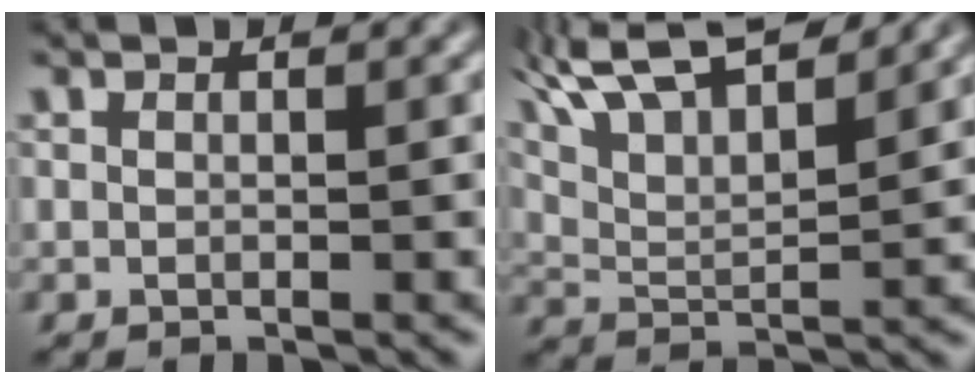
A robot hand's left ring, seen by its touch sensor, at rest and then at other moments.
{"total": 11.6, "force": [7.8, 4.1, 7.5], "torque": [-0.163, 0.044, 0.122]}